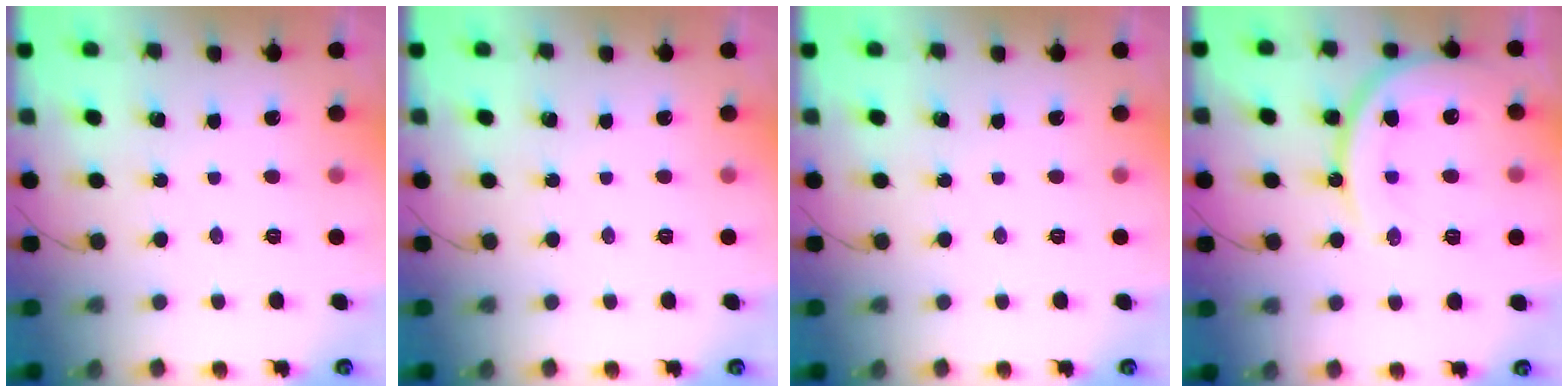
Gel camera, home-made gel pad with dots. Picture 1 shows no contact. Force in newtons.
{"total": 0.0}
{"total": 0.0}
{"total": 18.5, "press": 18.1, "slide": 3.7}